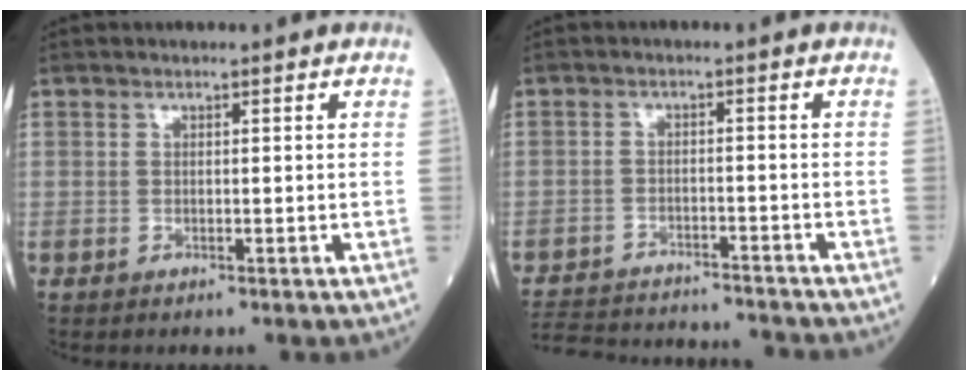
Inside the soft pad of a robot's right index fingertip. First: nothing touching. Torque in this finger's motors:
{"motor_torque": [-1.85, -0.28, -1.05, -0.21]}